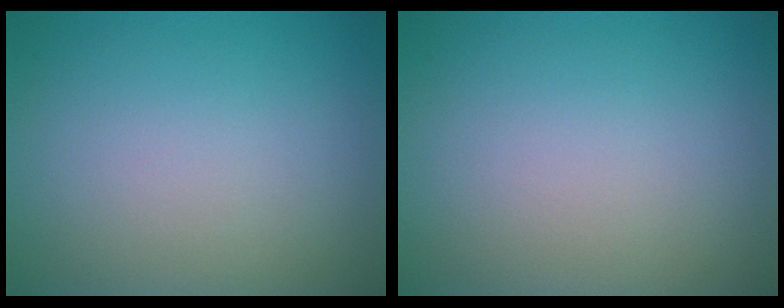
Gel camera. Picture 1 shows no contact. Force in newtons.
{"total": 0.0}